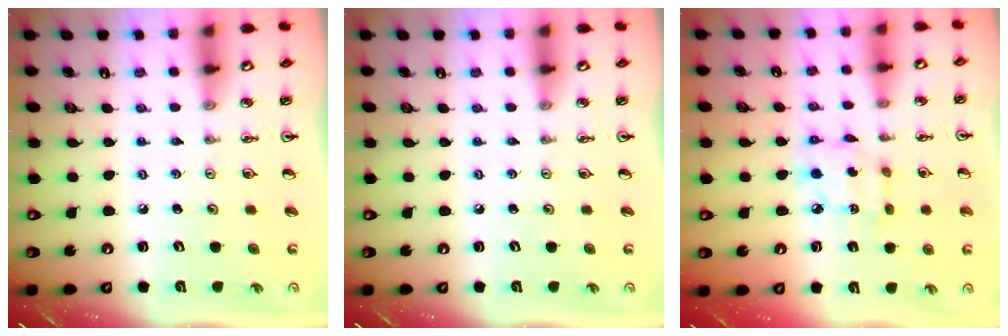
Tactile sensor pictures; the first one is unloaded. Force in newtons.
{"total": 0.0}
{"total": 6.4, "press": 6.4, "slide": 0.3}